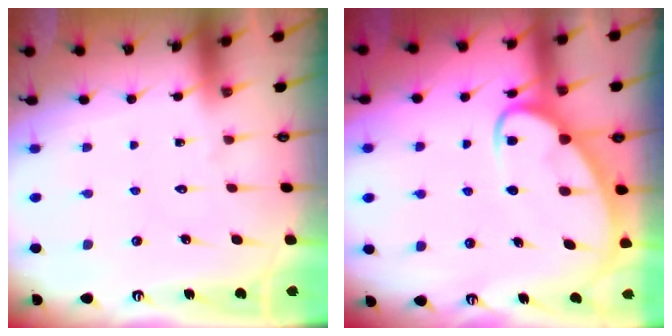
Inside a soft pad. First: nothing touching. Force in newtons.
{"total": 5.9, "press": 5.9, "slide": 0.7}